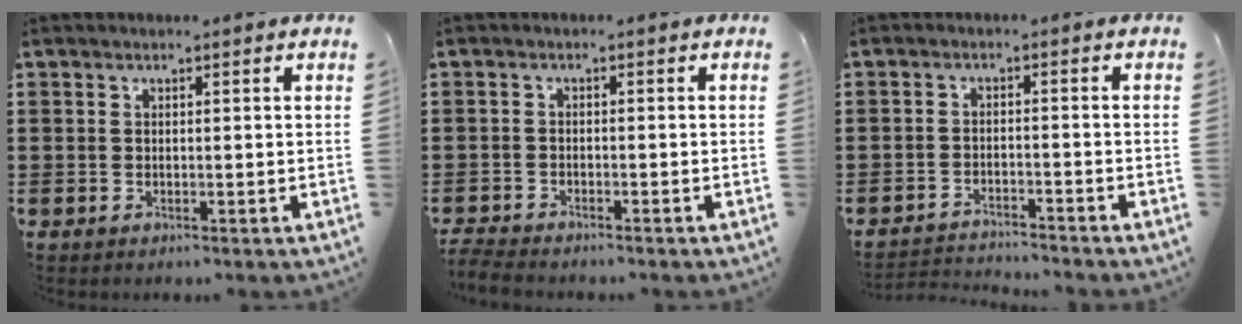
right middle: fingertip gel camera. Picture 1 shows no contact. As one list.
[{"total": 2.3, "force": [-2.3, 0.1, 0.3], "torque": [-0.015, -0.001, -0.050]}, {"total": 2.5, "force": [-2.5, 0.1, 0.1], "torque": [-0.008, 0.000, -0.055]}]